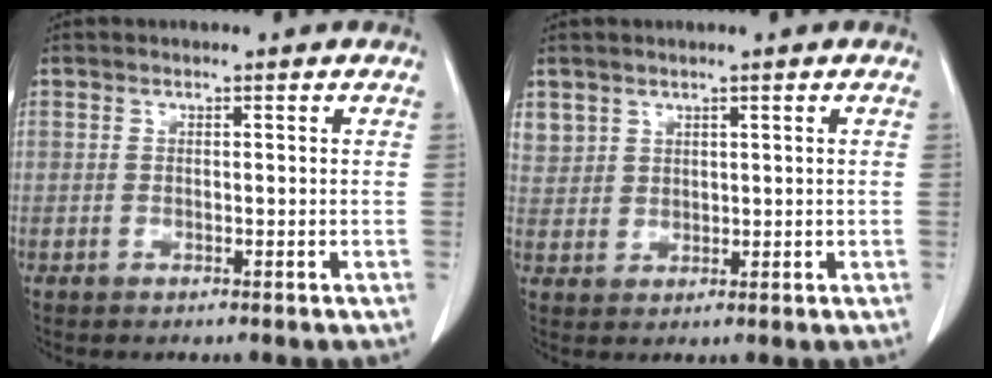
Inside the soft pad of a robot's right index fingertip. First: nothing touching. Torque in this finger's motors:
{"motor_torque": [-0.32, 0.37, 0.00, 0.00]}